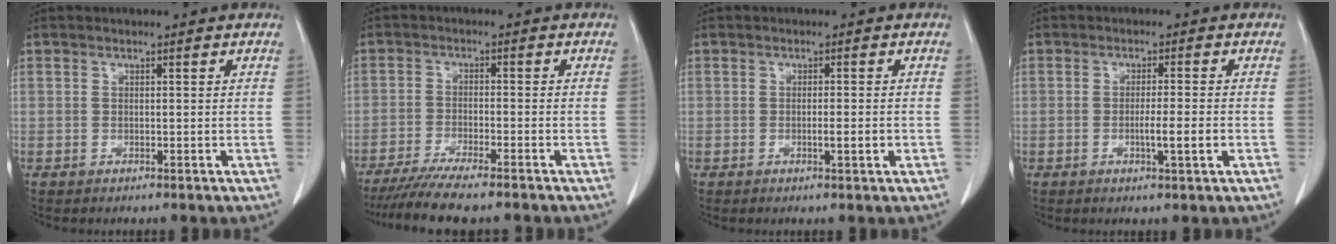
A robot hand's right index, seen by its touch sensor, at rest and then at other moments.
{"total": 9.1, "force": [-7.7, 0.3, 4.8], "torque": [-0.072, -0.022, -0.124]}
{"total": 2.0, "force": [-0.5, 0.1, 1.9], "torque": [-0.033, -0.001, -0.005]}
{"total": 3.8, "force": [-1.0, -0.2, 3.7], "torque": [-0.061, -0.004, -0.014]}